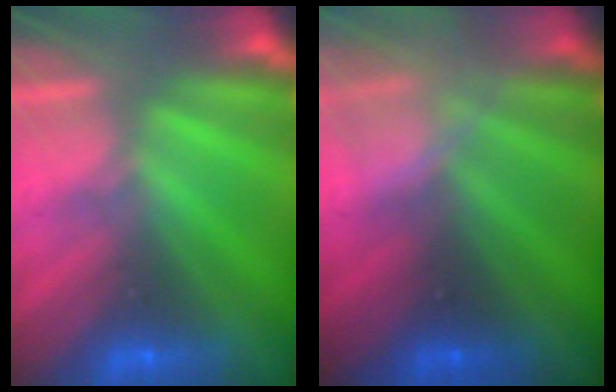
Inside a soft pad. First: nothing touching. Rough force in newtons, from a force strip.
{"total": 2.6}